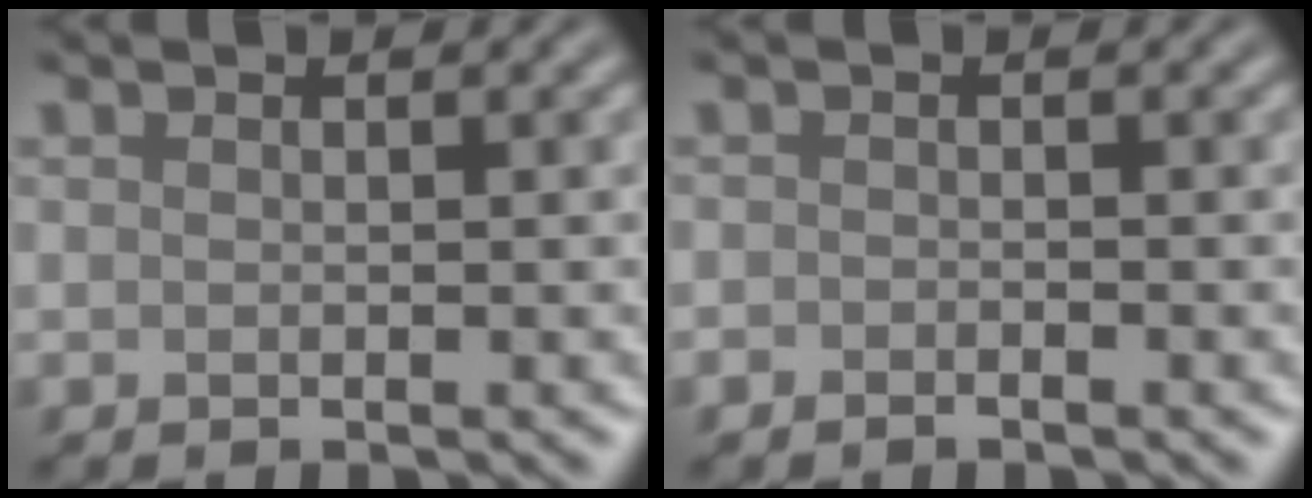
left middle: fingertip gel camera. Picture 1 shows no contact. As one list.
[{"total": 0.6, "force": [-0.5, 0.2, 0.3], "torque": [-0.003, -0.001, -0.009]}]